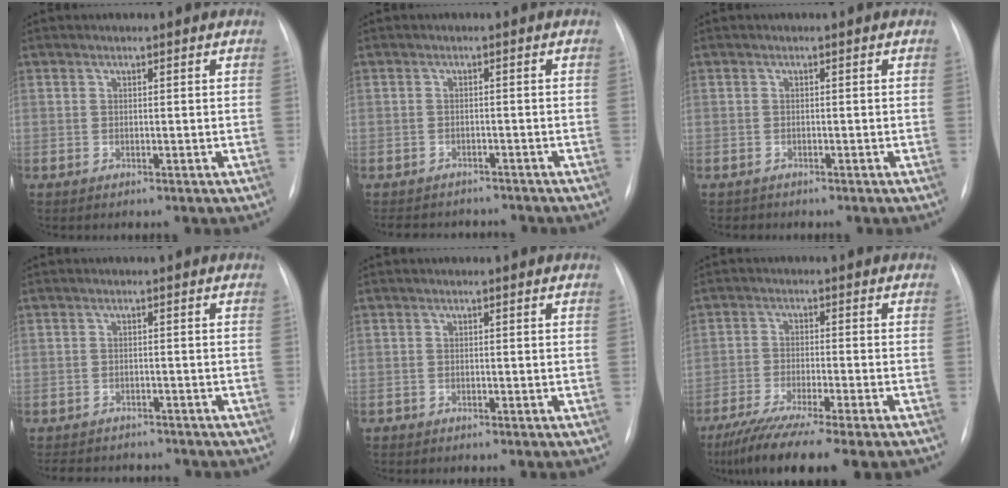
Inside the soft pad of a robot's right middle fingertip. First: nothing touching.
{"total": 7.8, "force": [-7.1, 2.9, 1.5], "torque": [-0.023, 0.004, -0.088]}
{"total": 0.8, "force": [-0.6, 0.4, -0.2], "torque": [-0.002, 0.001, -0.013]}
{"total": 8.5, "force": [-7.6, 3.1, 2.1], "torque": [-0.036, 0.001, -0.095]}
{"total": 0.0}
{"total": 13.4, "force": [-10.6, -0.1, 8.2], "torque": [-0.134, -0.043, -0.168]}